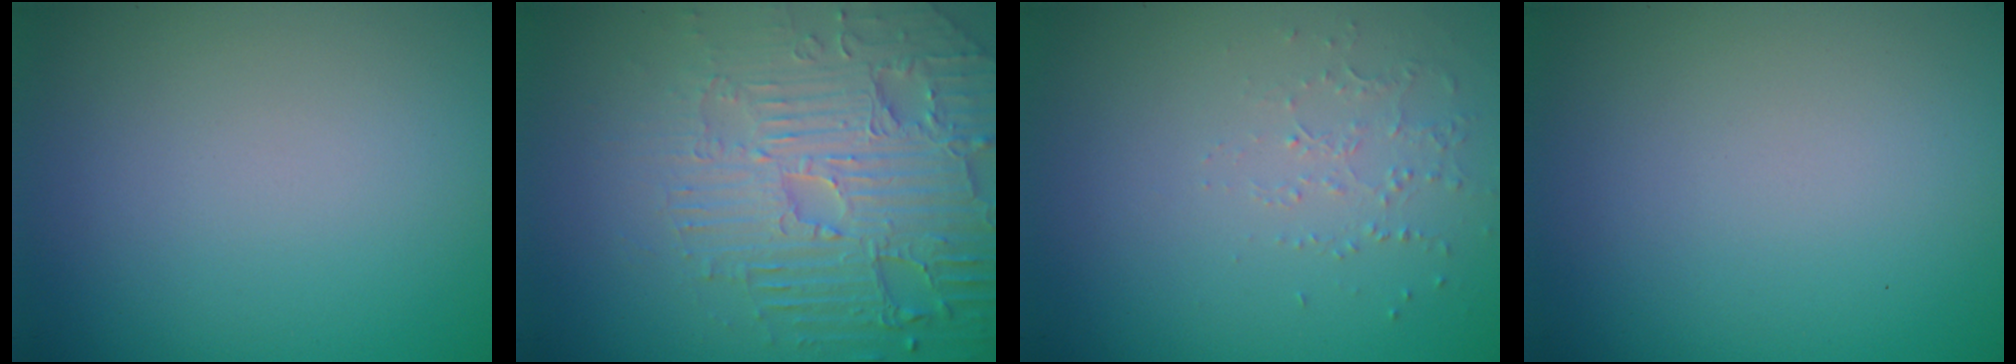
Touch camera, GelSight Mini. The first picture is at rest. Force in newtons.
{"total": 7.6, "press": 5.7, "slide": 5.1}
{"total": 1.0, "press": 0.6, "slide": 0.8}
{"total": 0.0}